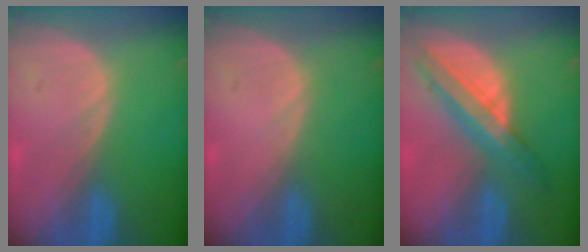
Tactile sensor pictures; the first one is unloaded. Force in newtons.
{"total": 0.0}
{"total": 8.1, "press": 6.9, "slide": 4.4}